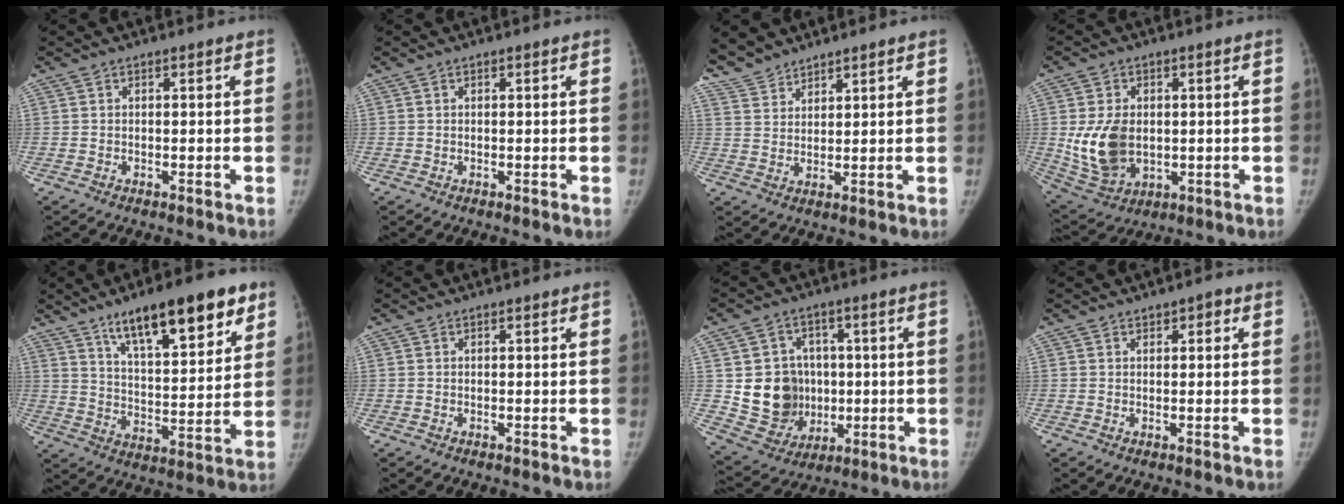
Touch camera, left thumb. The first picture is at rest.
{"total": 0.0}
{"total": 5.7, "force": [5.3, 2.0, 0.9], "torque": [-0.010, -0.017, 0.112]}
{"total": 12.0, "force": [0.1, 8.4, 8.6], "torque": [-0.145, -0.010, 0.023]}
{"total": 19.4, "force": [11.6, 6.3, 14.1], "torque": [-0.178, -0.041, 0.187]}
{"total": 0.0}
{"total": 13.2, "force": [0.3, 11.9, 5.8], "torque": [-0.059, -0.001, 0.029]}
{"total": 1.6, "force": [0.8, 0.9, 1.1], "torque": [-0.008, 0.000, 0.009]}